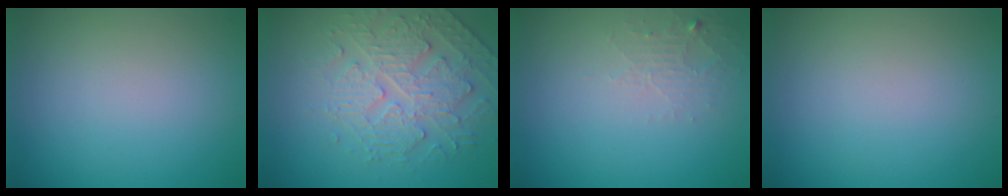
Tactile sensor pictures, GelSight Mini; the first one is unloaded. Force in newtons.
{"total": 4.8, "press": 3.8, "slide": 2.8}
{"total": 1.7, "press": 1.7, "slide": 0.3}
{"total": 0.0}